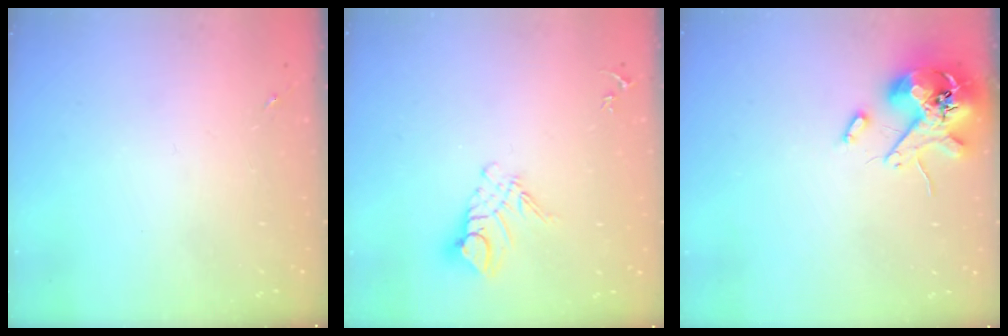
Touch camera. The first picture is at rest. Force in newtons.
{"total": 10.6, "press": 10.5, "slide": 0.7}
{"total": 12.7, "press": 12.6, "slide": 1.9}